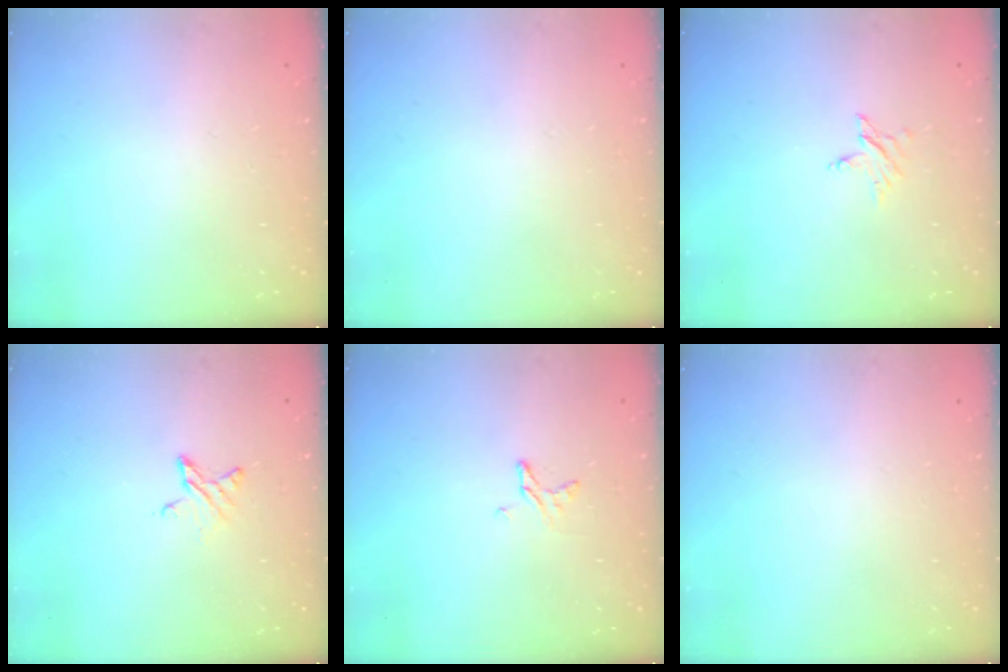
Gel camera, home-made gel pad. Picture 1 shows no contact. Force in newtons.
{"total": 0.0}
{"total": 2.8, "press": 2.8, "slide": 0.1}
{"total": 5.0, "press": 4.9, "slide": 0.5}
{"total": 4.6, "press": 4.6, "slide": 0.4}
{"total": 0.0}